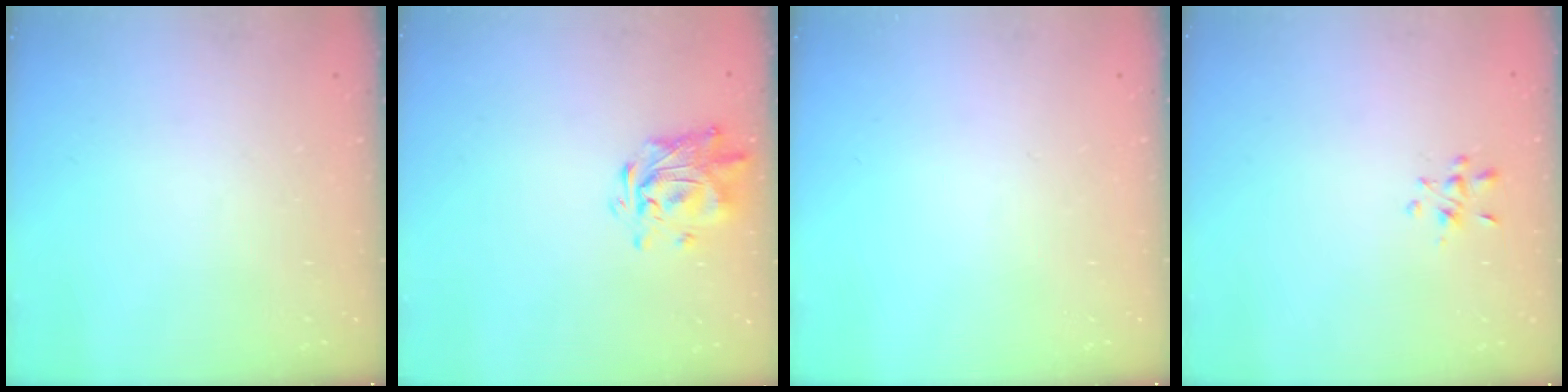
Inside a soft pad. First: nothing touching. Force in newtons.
{"total": 1.5, "press": 1.5, "slide": 0.4}
{"total": 0.0}
{"total": 2.1, "press": 2.0, "slide": 0.7}